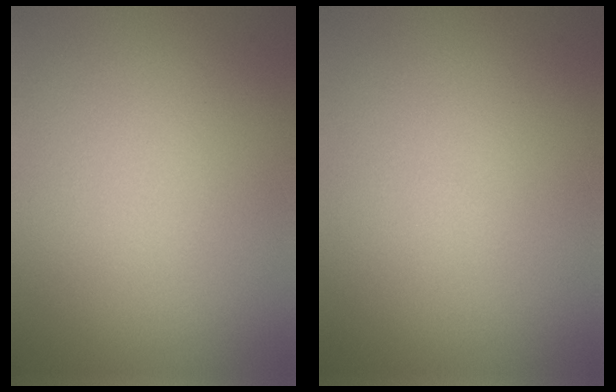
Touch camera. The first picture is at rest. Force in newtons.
{"total": 0.0}